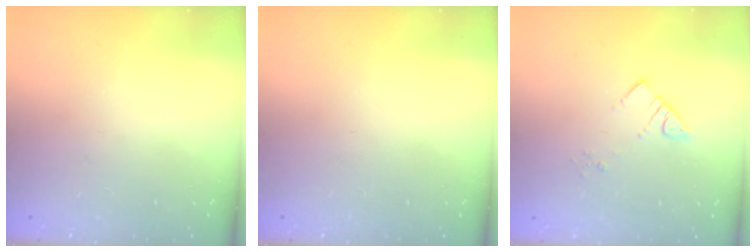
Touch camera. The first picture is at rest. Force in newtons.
{"total": 0.0}
{"total": 2.6, "press": 2.6, "slide": 0.1}